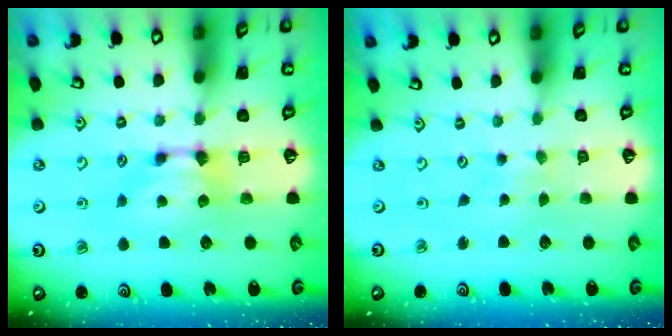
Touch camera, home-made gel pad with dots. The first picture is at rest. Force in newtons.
{"total": 3.7, "press": 3.7, "slide": 0.2}